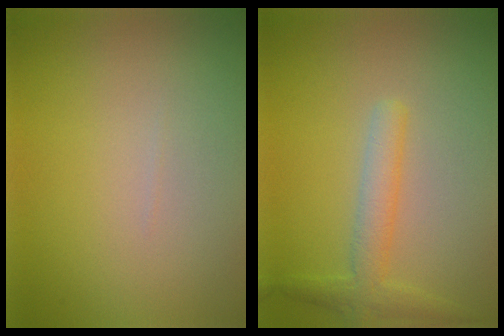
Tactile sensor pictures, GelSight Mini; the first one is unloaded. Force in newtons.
{"total": 2.8, "press": 2.8, "slide": 0.1}